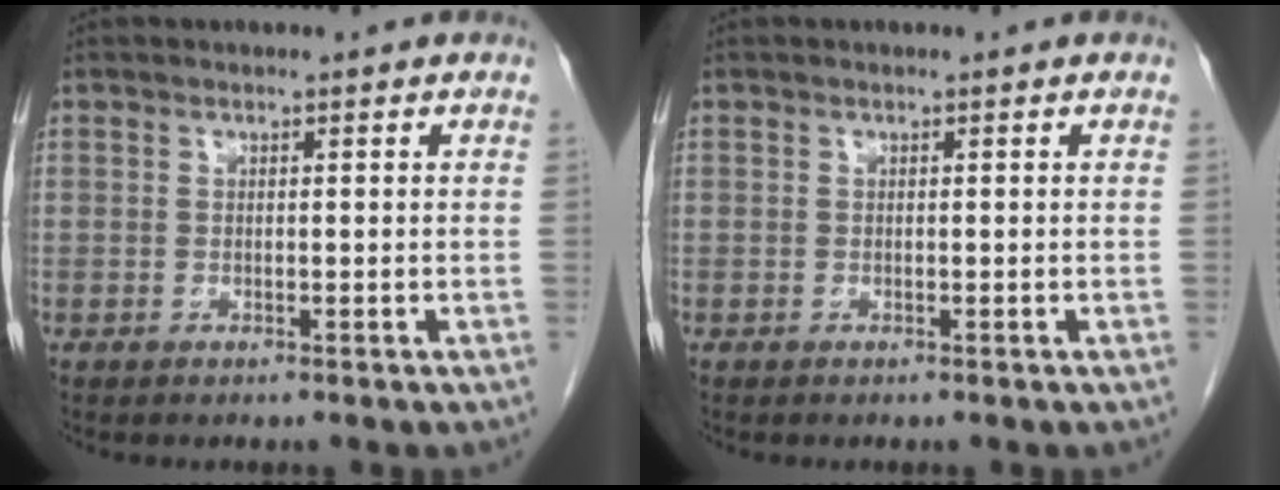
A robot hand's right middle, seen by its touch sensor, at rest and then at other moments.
{"total": 0.0}